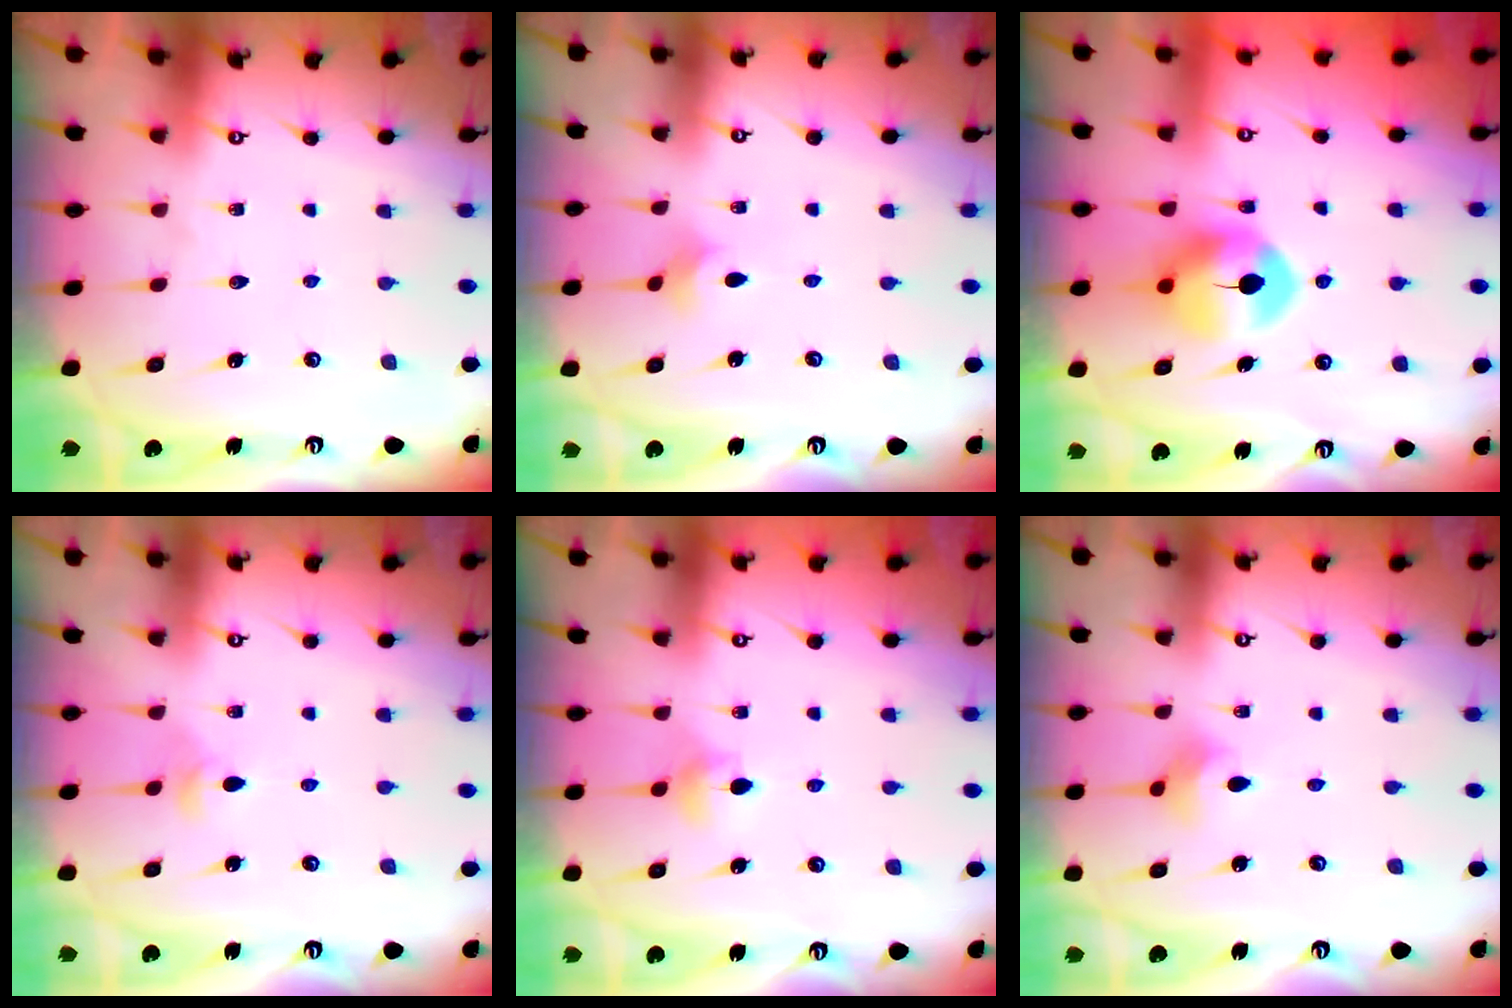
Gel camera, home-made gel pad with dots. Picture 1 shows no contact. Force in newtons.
{"total": 2.9, "press": 2.9, "slide": 0.5}
{"total": 10.4, "press": 10.4, "slide": 0.6}
{"total": 3.8, "press": 3.7, "slide": 0.8}
{"total": 4.0, "press": 3.9, "slide": 0.7}
{"total": 5.1, "press": 5.0, "slide": 0.9}